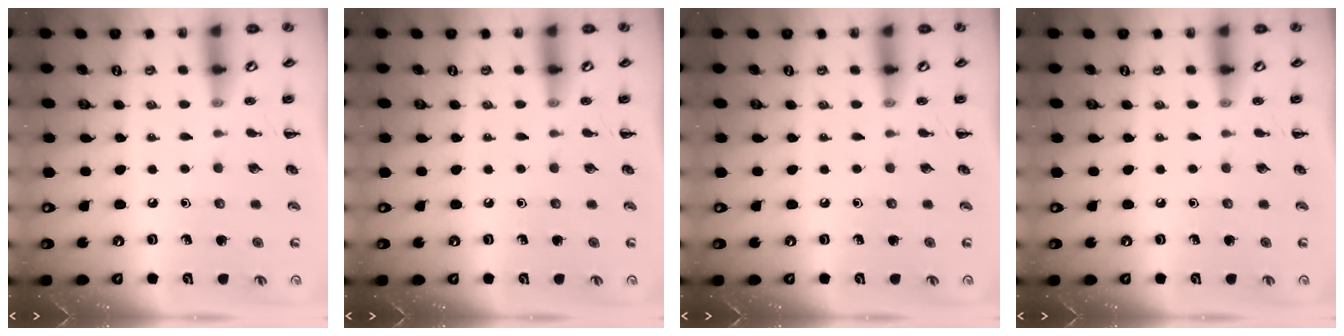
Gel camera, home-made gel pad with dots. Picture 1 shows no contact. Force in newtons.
{"total": 0.0}
{"total": 0.0}
{"total": 0.0}